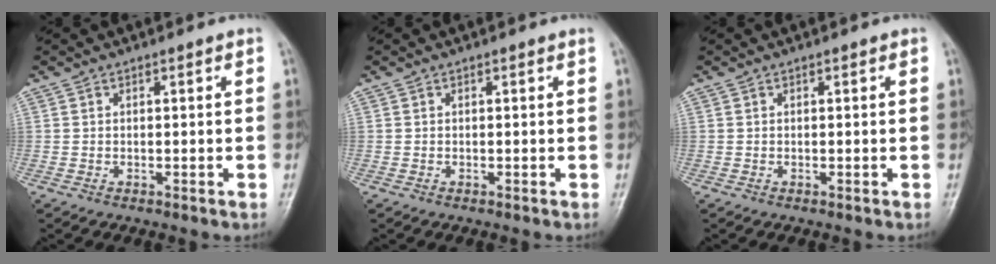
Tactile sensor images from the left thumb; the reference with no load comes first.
{"total": 0.0}
{"total": 0.0}